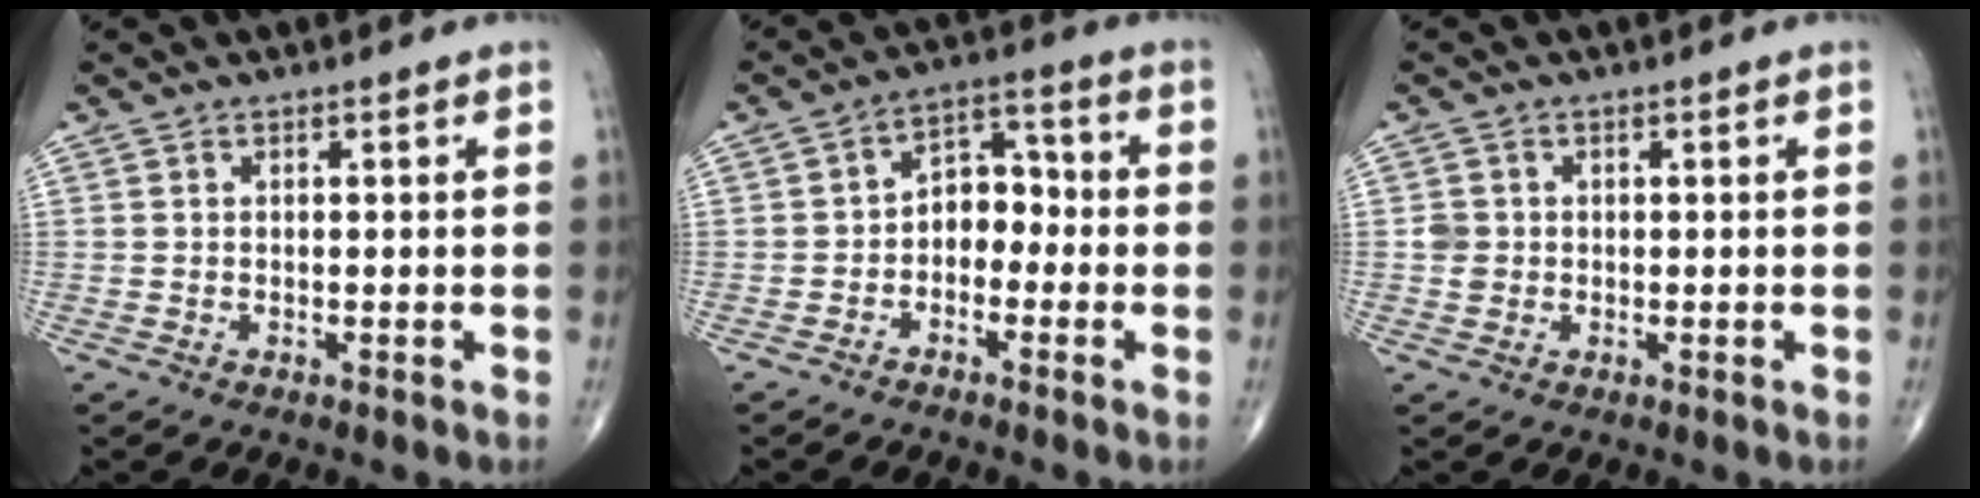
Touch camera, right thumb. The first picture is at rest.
{"total": 6.6, "force": [-1.6, 4.8, 4.3], "torque": [-0.035, 0.039, -0.044]}
{"total": 2.2, "force": [-0.1, 2.1, 0.7], "torque": [0.000, 0.005, 0.000]}